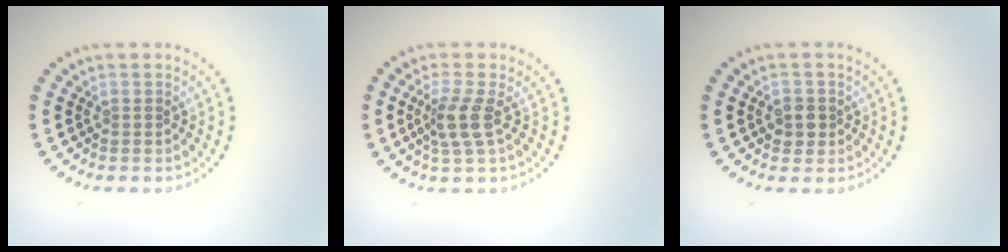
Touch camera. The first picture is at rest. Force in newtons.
{"total": 2.7, "press": 2.1, "slide": 1.8}
{"total": 1.6, "press": 1.6, "slide": 0.5}